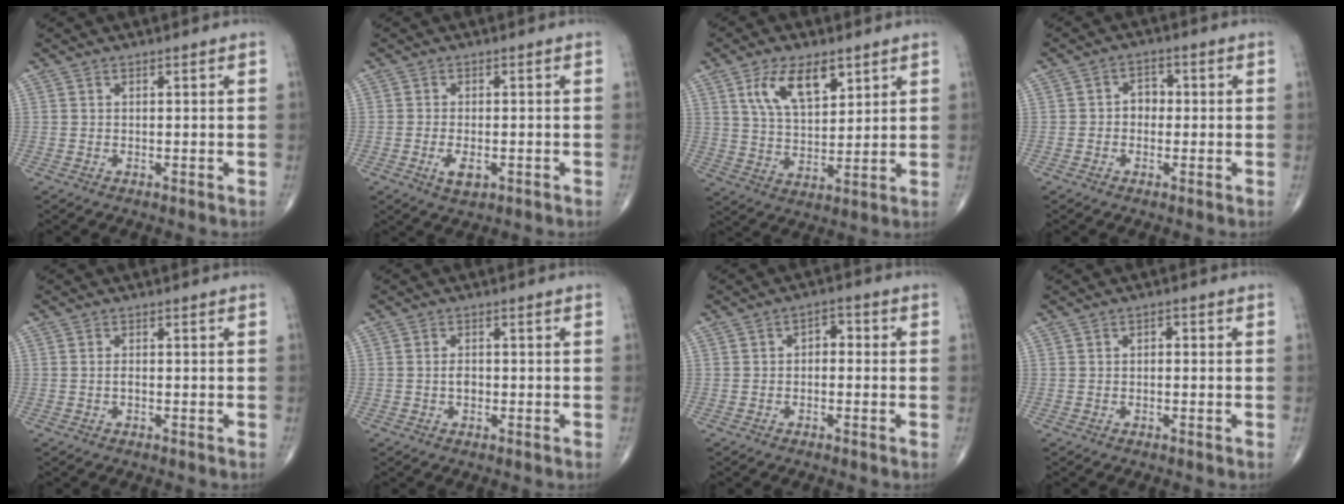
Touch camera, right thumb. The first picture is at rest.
{"total": 3.5, "force": [-1.2, 1.7, 2.8], "torque": [-0.047, -0.002, -0.017]}
{"total": 10.8, "force": [5.4, 5.3, 7.7], "torque": [-0.122, -0.025, 0.106]}
{"total": 3.5, "force": [-0.3, 2.8, 2.0], "torque": [-0.011, 0.015, -0.013]}
{"total": 0.8, "force": [-0.2, 0.4, 0.7], "torque": [-0.013, 0.000, -0.004]}
{"total": 1.9, "force": [-0.3, 1.3, 1.4], "torque": [-0.021, 0.003, -0.007]}
{"total": 3.0, "force": [-0.2, 2.0, 2.3], "torque": [-0.013, 0.015, -0.014]}
{"total": 1.2, "force": [0.0, 0.8, 0.9], "torque": [-0.003, 0.006, -0.006]}